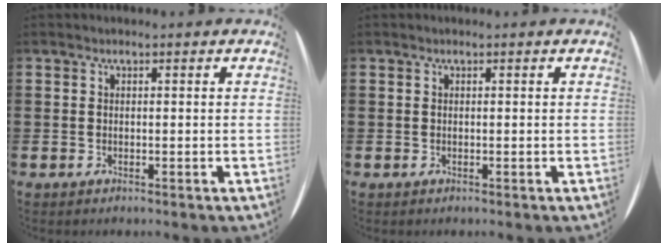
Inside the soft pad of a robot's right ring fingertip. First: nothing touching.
{"total": 0.0}